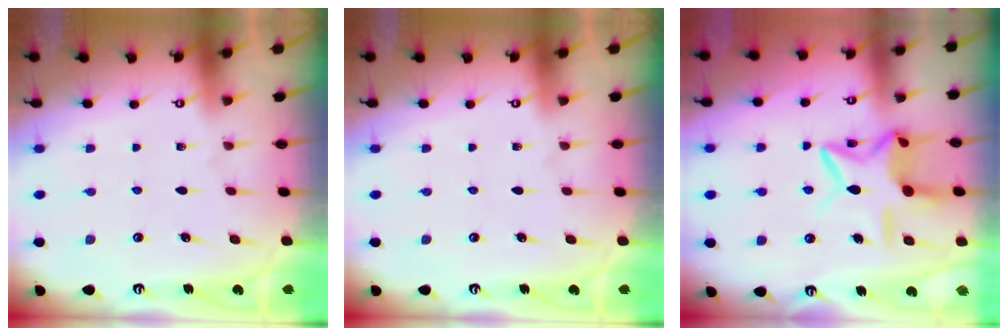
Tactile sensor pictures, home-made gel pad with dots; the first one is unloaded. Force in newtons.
{"total": 0.0}
{"total": 12.1, "press": 12.0, "slide": 0.9}